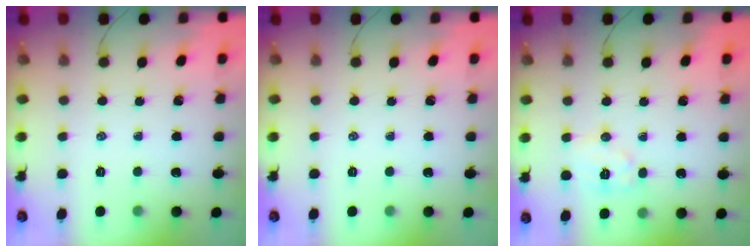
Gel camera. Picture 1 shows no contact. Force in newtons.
{"total": 0.0}
{"total": 6.4, "press": 6.4, "slide": 0.4}